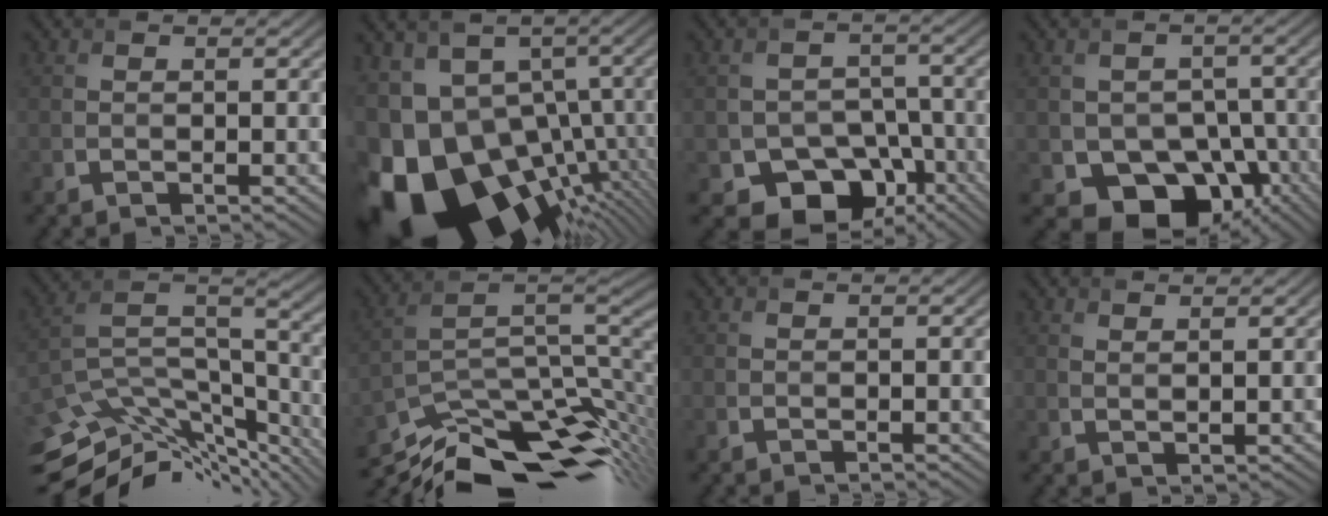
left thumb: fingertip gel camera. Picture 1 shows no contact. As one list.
[{"total": 17.1, "force": [-6.6, 10.7, 11.5], "torque": [-0.236, -0.020, -0.093]}, {"total": 9.1, "force": [-5.3, 6.5, 3.4], "torque": [-0.048, -0.015, -0.089]}, {"total": 9.1, "force": [-4.1, 7.0, 4.1], "torque": [-0.053, -0.024, -0.065]}, {"total": 13.7, "force": [-11.5, 4.8, 5.6], "torque": [-0.126, 0.010, -0.179]}, {"total": 13.9, "force": [-10.0, 4.7, 8.3], "torque": [-0.173, -0.012, -0.167]}, {"total": 0.0}, {"total": 1.4, "force": [1.4, 0.0, 0.4], "torque": [-0.005, -0.002, 0.026]}]